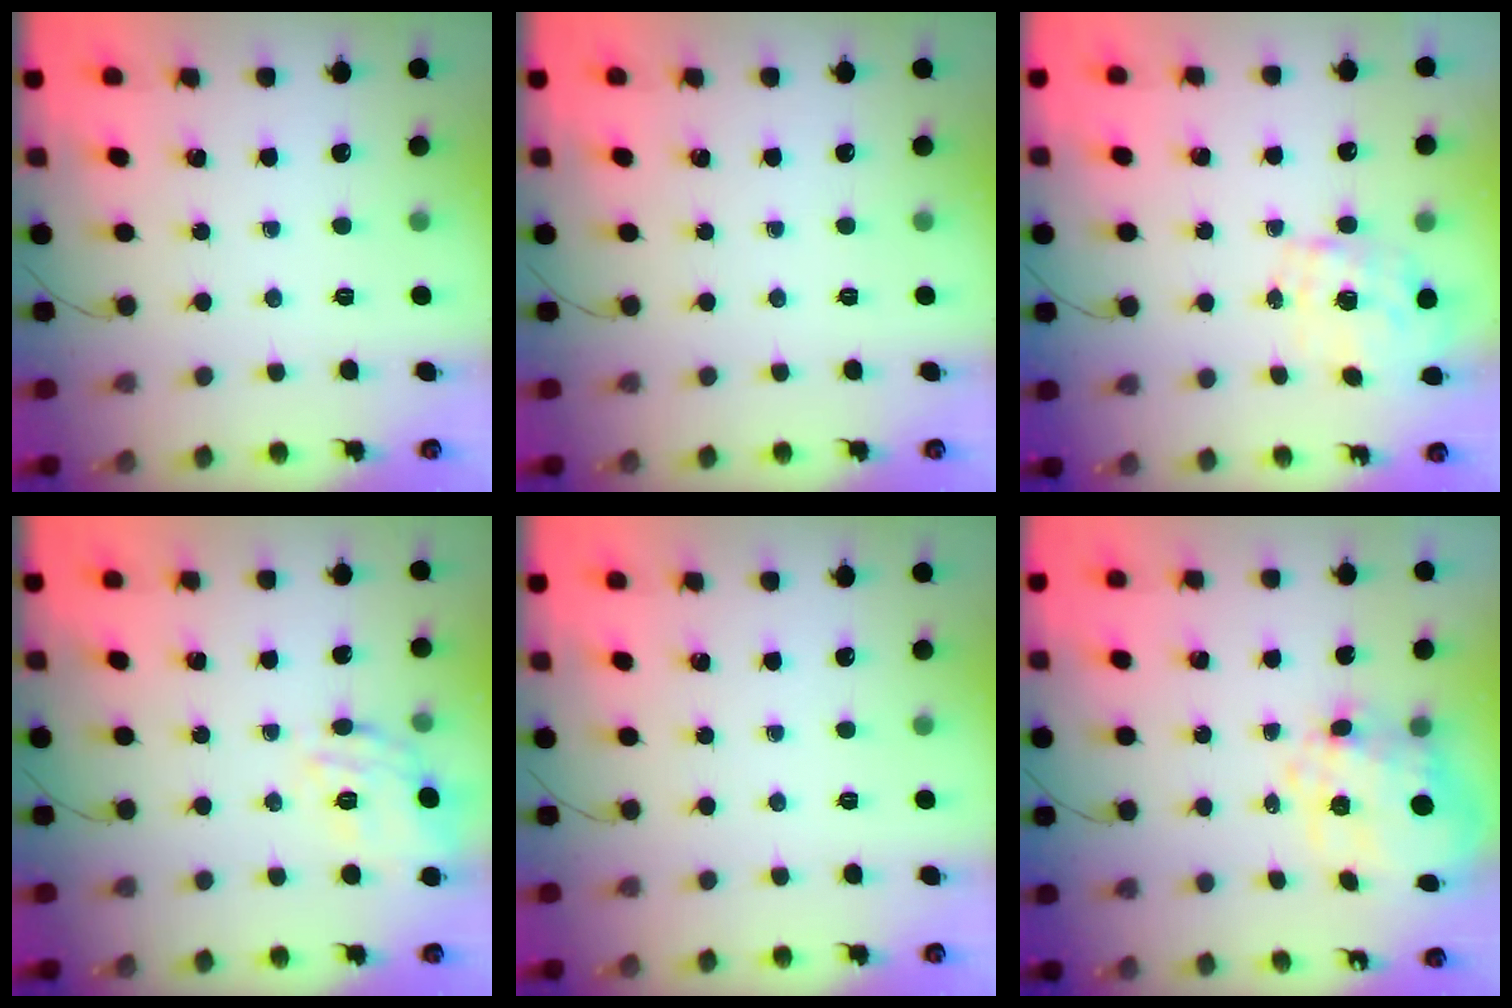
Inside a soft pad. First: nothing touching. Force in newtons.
{"total": 0.0}
{"total": 1.6, "press": 1.4, "slide": 0.8}
{"total": 16.0, "press": 16.0, "slide": 0.6}
{"total": 0.0}
{"total": 12.9, "press": 12.7, "slide": 2.8}